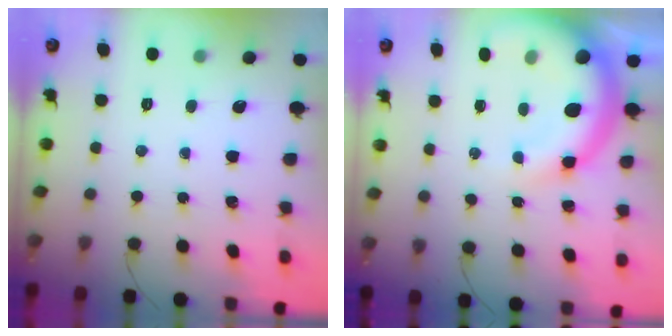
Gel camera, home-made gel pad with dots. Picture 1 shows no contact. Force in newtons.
{"total": 12.5, "press": 12.2, "slide": 2.8}